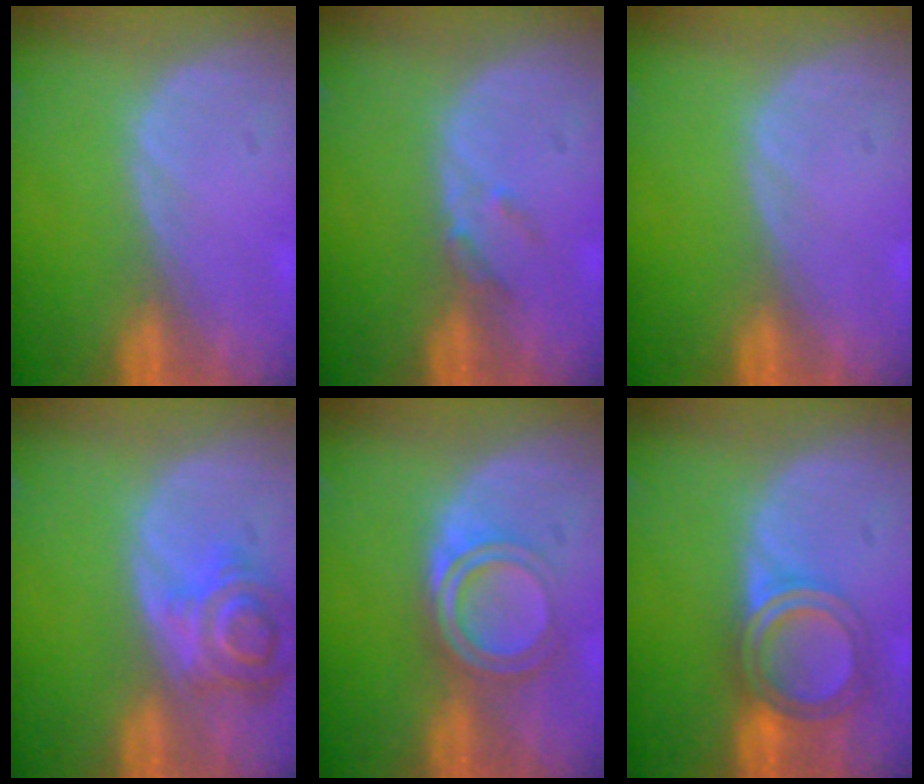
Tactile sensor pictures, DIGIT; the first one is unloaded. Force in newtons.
{"total": 1.8, "press": 1.6, "slide": 0.8}
{"total": 0.0}
{"total": 6.9, "press": 6.4, "slide": 2.7}
{"total": 5.1, "press": 4.8, "slide": 1.7}
{"total": 5.5, "press": 5.4, "slide": 0.6}